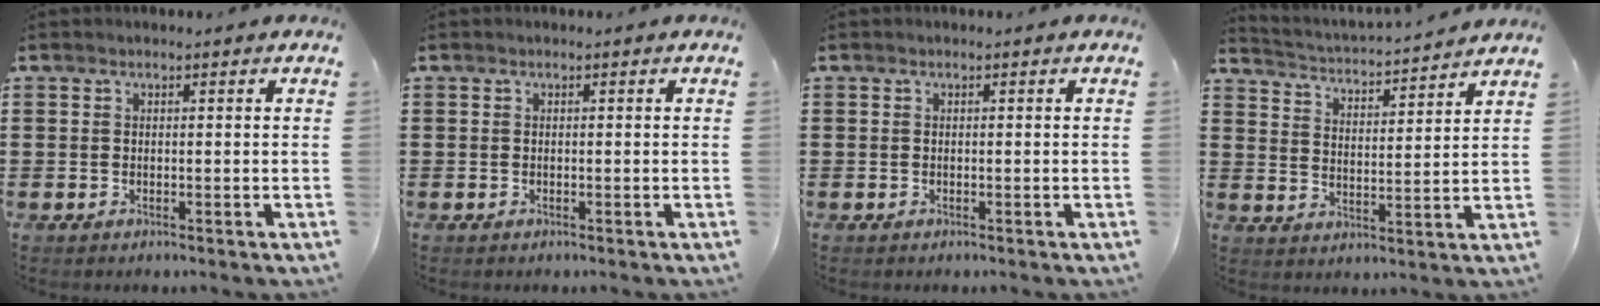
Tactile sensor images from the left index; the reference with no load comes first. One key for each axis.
{"total": 0.0}
{"total": 0.0}
{"total": 2.7, "fx": 2.7, "fy": -0.3, "fz": 0.2, "tx": -0.024, "ty": -0.031, "tz": 0.038}